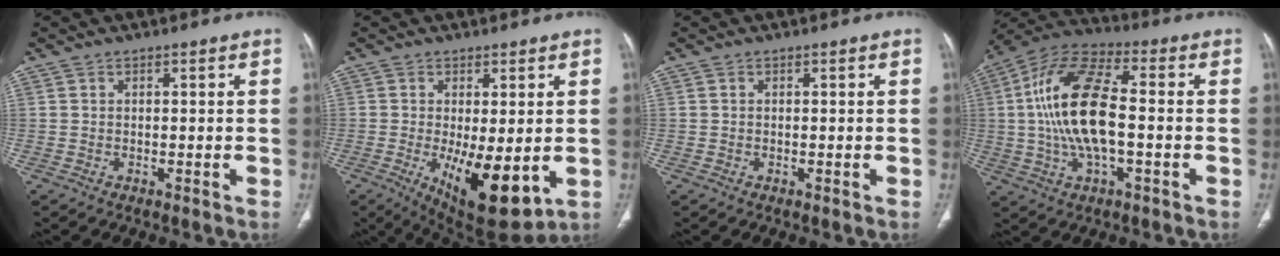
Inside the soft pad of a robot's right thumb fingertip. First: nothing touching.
{"total": 12.7, "force": [-2.4, 4.9, 11.4], "torque": [-0.174, -0.027, -0.018]}
{"total": 0.0}
{"total": 17.3, "force": [-0.5, 7.3, 15.7], "torque": [-0.318, 0.024, -0.015]}